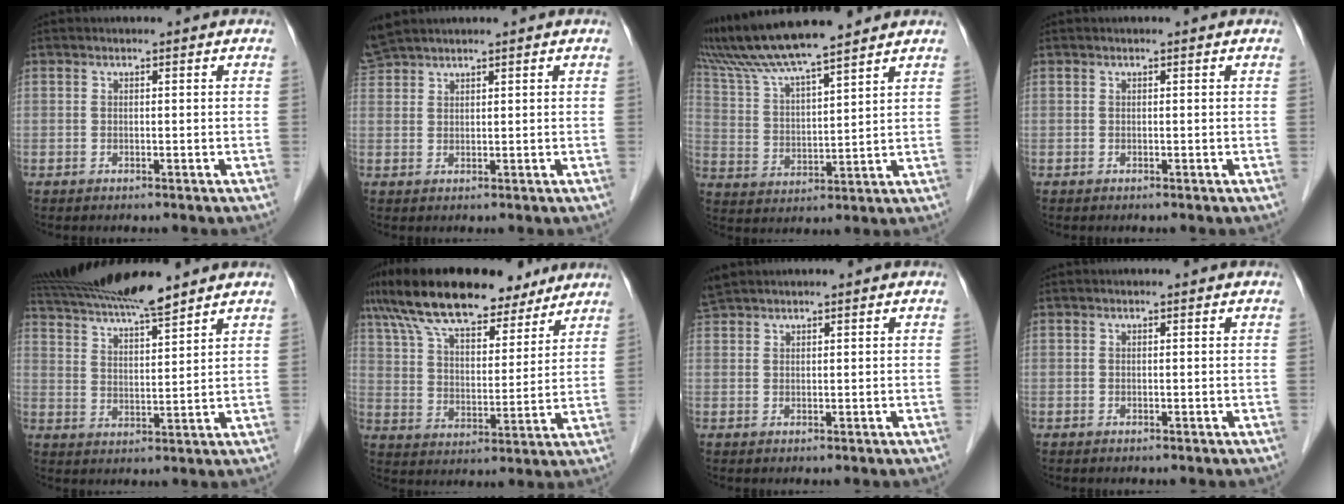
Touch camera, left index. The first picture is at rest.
{"total": 3.2, "force": [3.1, 0.2, 0.8], "torque": [-0.025, 0.024, 0.068]}
{"total": 14.1, "force": [12.3, 0.4, 6.9], "torque": [-0.135, 0.026, 0.226]}
{"total": 0.0}
{"total": 13.1, "force": [11.5, 0.2, 6.2], "torque": [-0.116, 0.017, 0.199]}
{"total": 21.1, "force": [16.6, 7.2, 11.0], "torque": [-0.205, 0.054, 0.270]}
{"total": 2.0, "force": [2.0, 0.1, 0.5], "torque": [-0.020, 0.022, 0.045]}
{"total": 0.0}